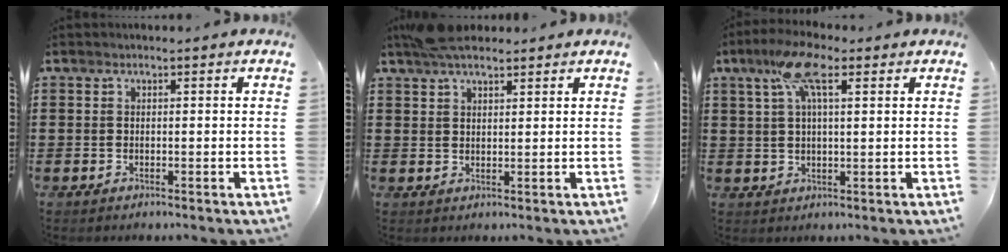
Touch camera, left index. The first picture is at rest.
{"total": 4.9, "force": [3.8, 1.8, 2.4], "torque": [-0.059, 0.002, 0.074]}
{"total": 8.3, "force": [4.0, 2.8, 6.7], "torque": [-0.143, 0.015, 0.070]}